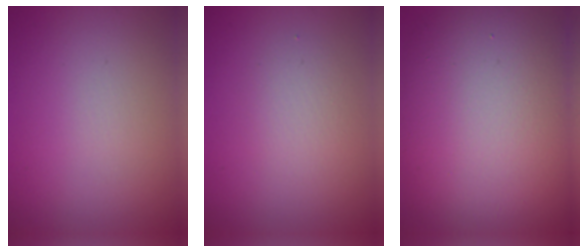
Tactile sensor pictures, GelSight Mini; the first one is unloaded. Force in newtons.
{"total": 1.9, "press": 1.9, "slide": 0.0}
{"total": 15.4, "press": 15.4, "slide": 0.8}